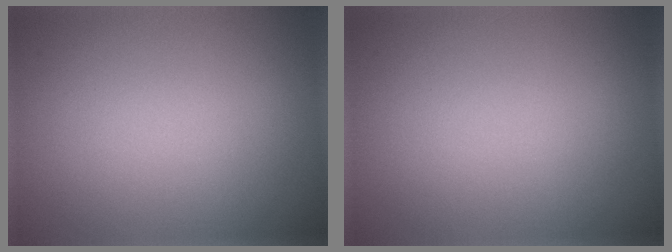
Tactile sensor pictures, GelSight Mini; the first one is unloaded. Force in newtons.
{"total": 0.0}